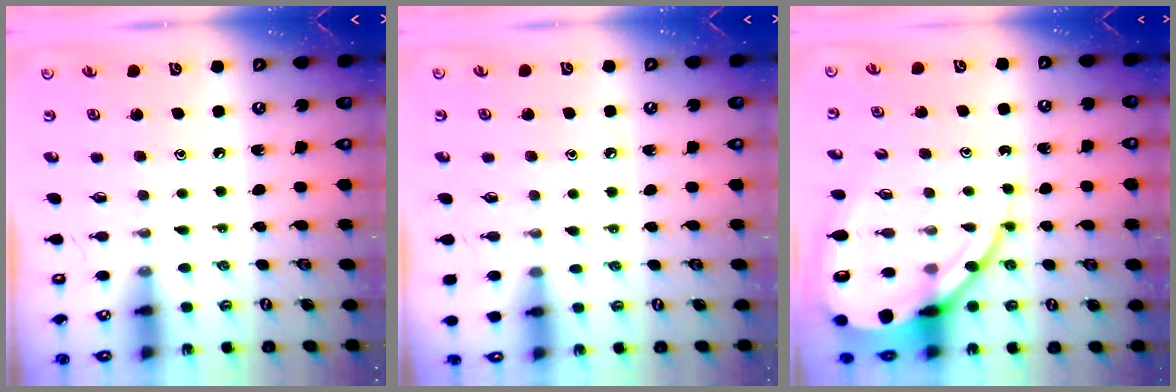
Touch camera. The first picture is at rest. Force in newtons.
{"total": 3.7, "press": 3.7, "slide": 0.6}
{"total": 13.4, "press": 13.3, "slide": 1.4}